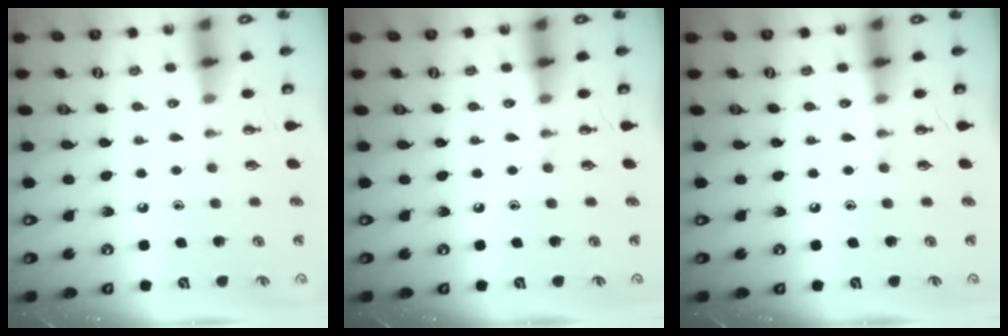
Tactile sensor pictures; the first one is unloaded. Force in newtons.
{"total": 0.0}
{"total": 0.0}